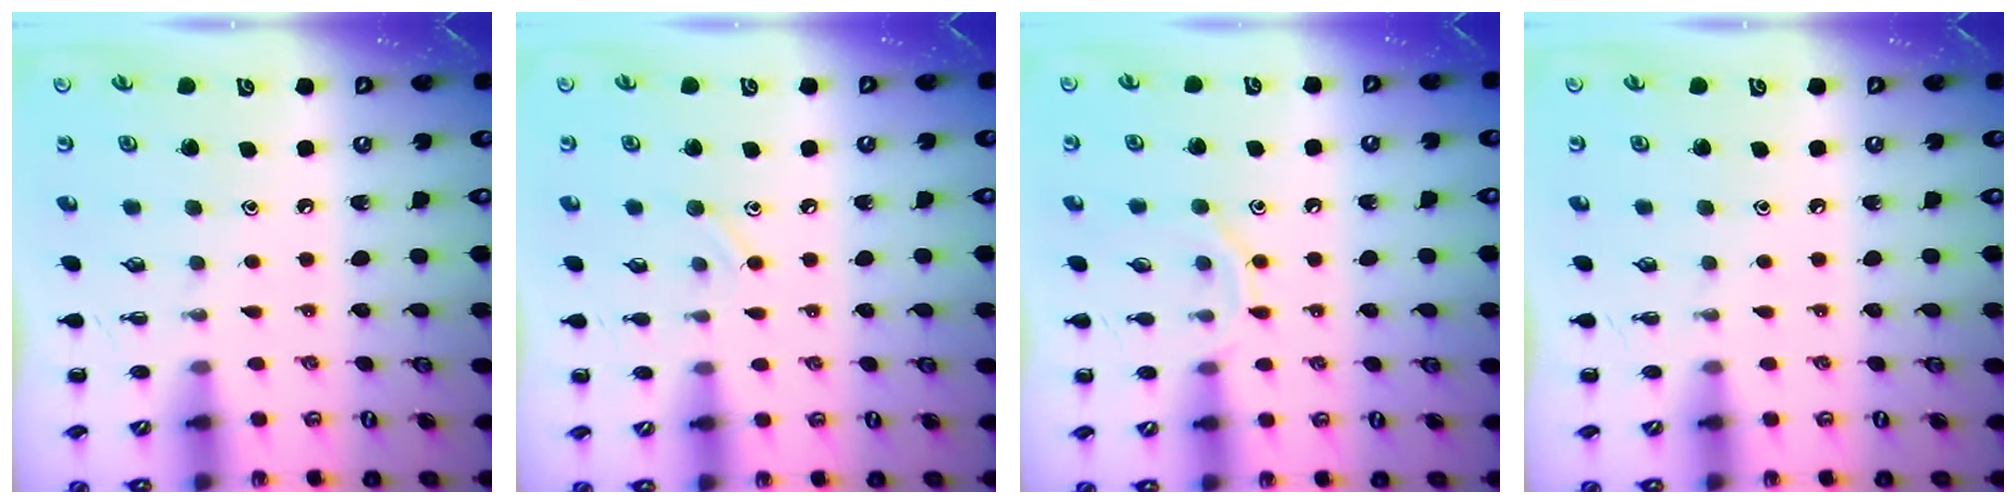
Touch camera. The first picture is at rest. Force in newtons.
{"total": 6.4, "press": 6.1, "slide": 2.0}
{"total": 7.5, "press": 7.5, "slide": 1.0}
{"total": 0.0}